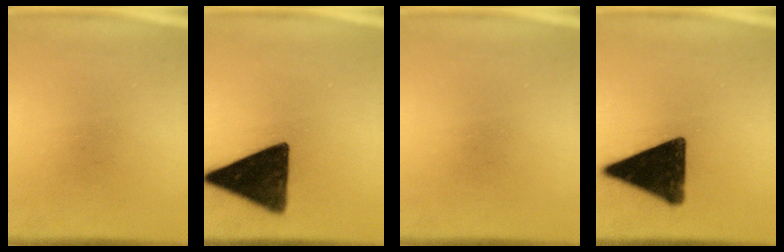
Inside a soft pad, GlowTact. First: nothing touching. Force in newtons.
{"total": 14.8}
{"total": 0.0}
{"total": 15.7}